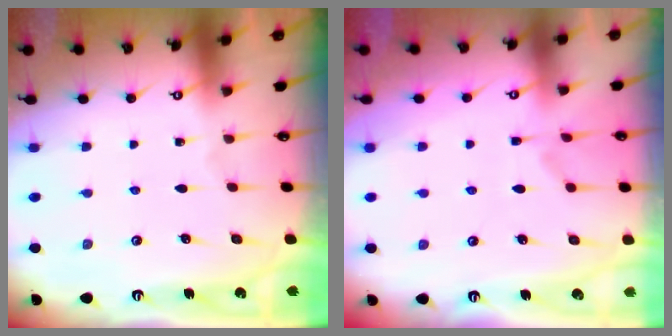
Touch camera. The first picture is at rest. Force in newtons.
{"total": 3.6, "press": 3.5, "slide": 1.1}